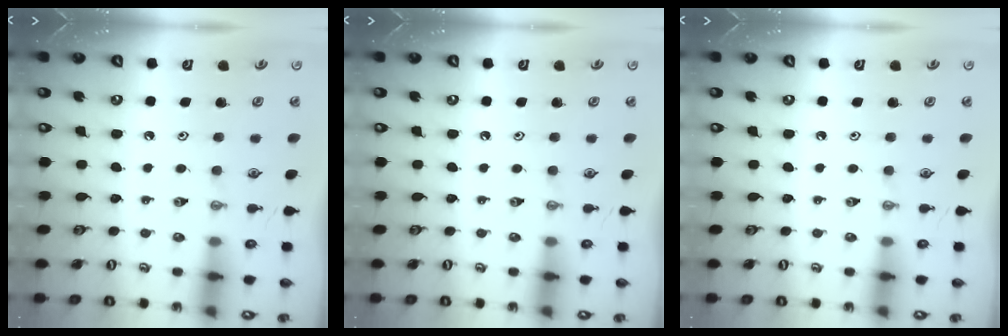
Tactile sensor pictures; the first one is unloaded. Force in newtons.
{"total": 0.0}
{"total": 0.0}